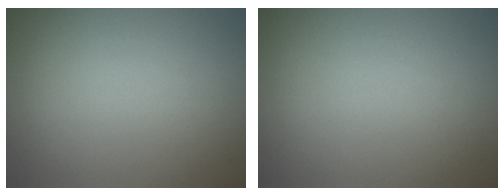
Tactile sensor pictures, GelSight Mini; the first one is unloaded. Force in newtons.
{"total": 0.0}